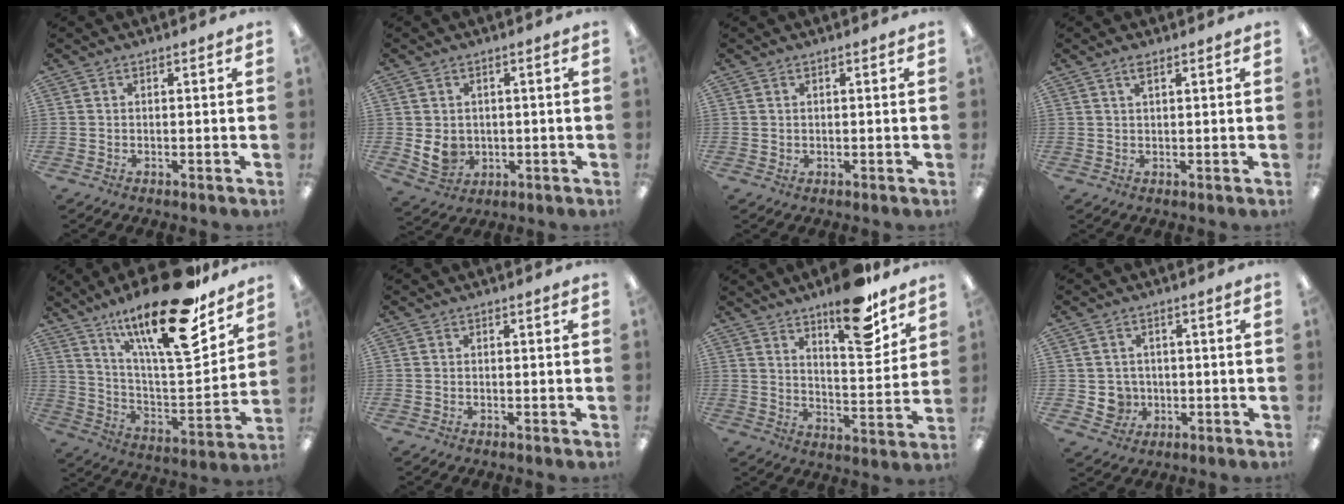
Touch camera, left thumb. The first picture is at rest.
{"total": 5.7, "force": [0.3, 5.0, 2.7], "torque": [-0.058, -0.002, 0.008]}
{"total": 0.7, "force": [0.5, 0.4, 0.3], "torque": [-0.007, 0.003, 0.008]}
{"total": 2.9, "force": [1.9, 0.8, 2.0], "torque": [-0.046, 0.004, 0.033]}
{"total": 25.3, "force": [17.2, 6.9, 17.1], "torque": [-0.278, -0.105, 0.282]}
{"total": 0.0}
{"total": 15.5, "force": [11.6, 4.7, 9.1], "torque": [-0.120, -0.078, 0.192]}
{"total": 4.1, "force": [0.1, 4.0, 1.0], "torque": [-0.017, 0.006, 0.005]}